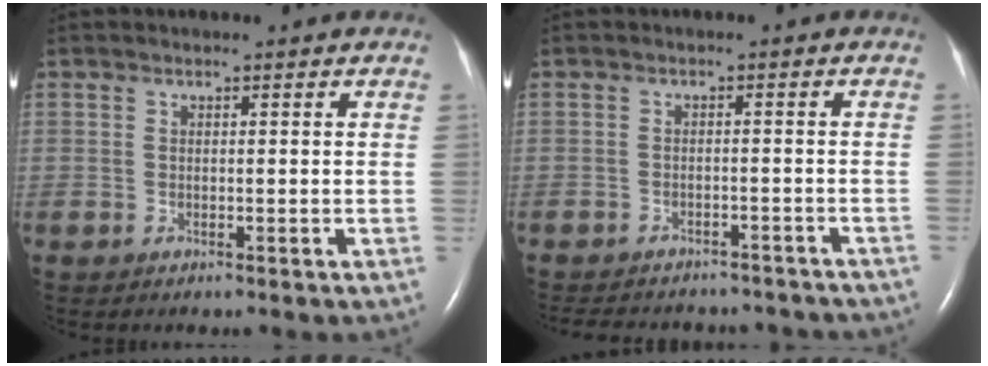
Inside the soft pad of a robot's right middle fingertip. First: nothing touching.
{"total": 17.7, "force": [-15.5, 6.3, 5.9], "torque": [-0.144, -0.008, -0.180]}